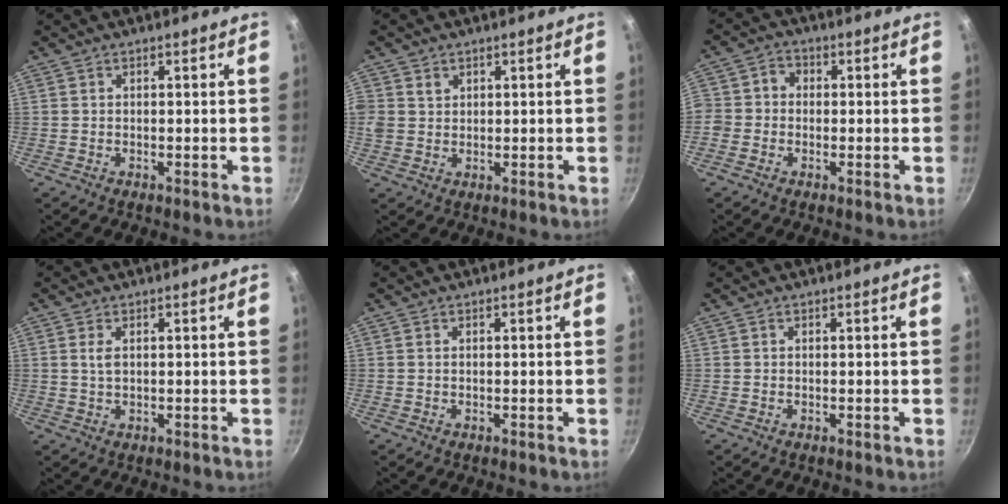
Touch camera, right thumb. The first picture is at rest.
{"total": 4.7, "force": [1.6, 4.0, 1.9], "torque": [-0.027, 0.002, 0.034]}
{"total": 4.5, "force": [-1.0, 4.0, 1.7], "torque": [-0.010, 0.014, -0.035]}
{"total": 2.0, "force": [0.6, 1.0, 1.6], "torque": [-0.031, -0.003, 0.011]}
{"total": 0.0}
{"total": 0.0}